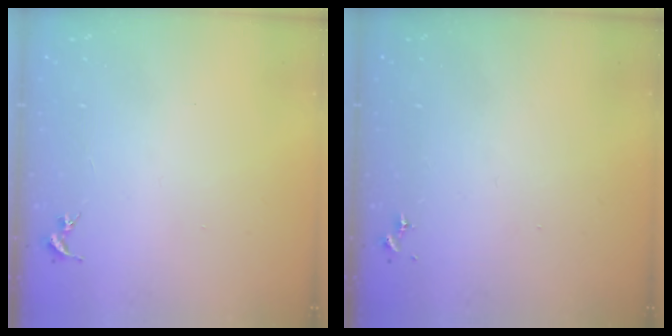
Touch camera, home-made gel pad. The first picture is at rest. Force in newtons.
{"total": 0.0}